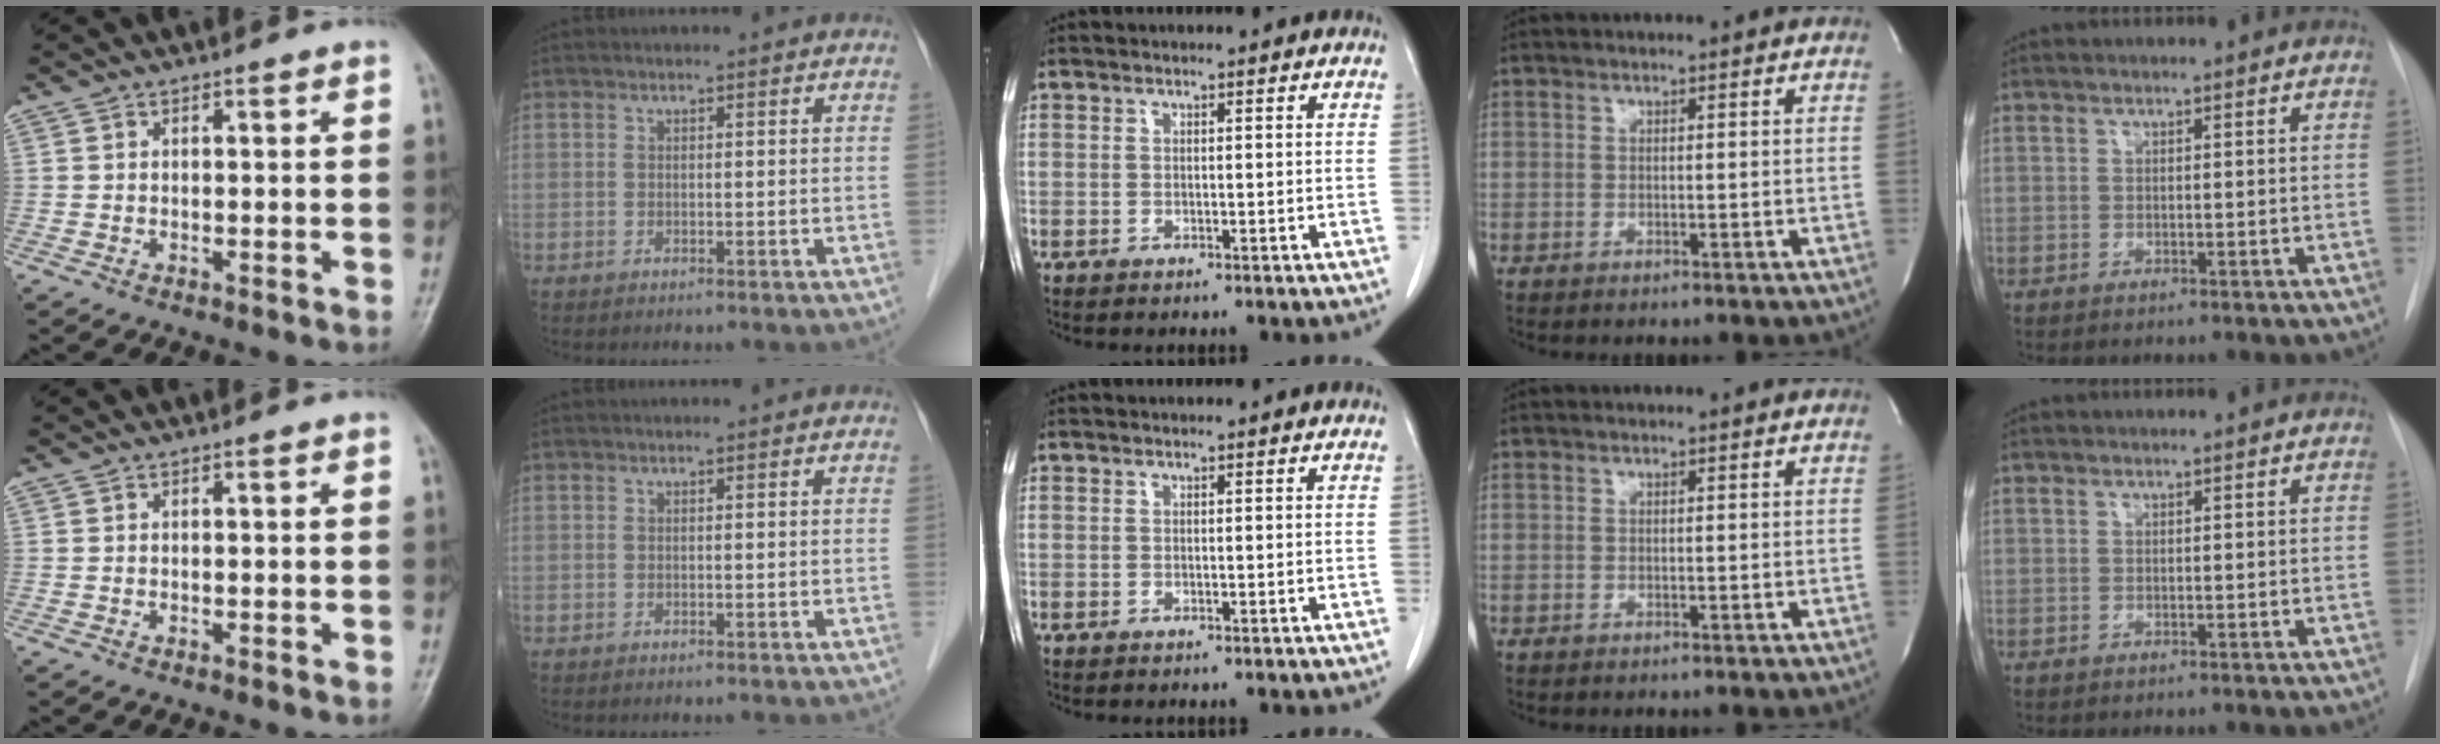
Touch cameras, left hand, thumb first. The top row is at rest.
{}